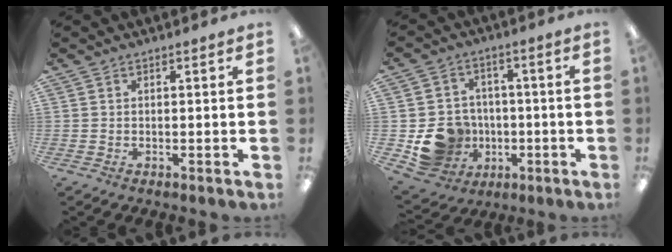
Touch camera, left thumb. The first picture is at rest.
{"total": 11.8, "force": [-3.1, 10.7, 3.9], "torque": [-0.089, 0.027, -0.039]}